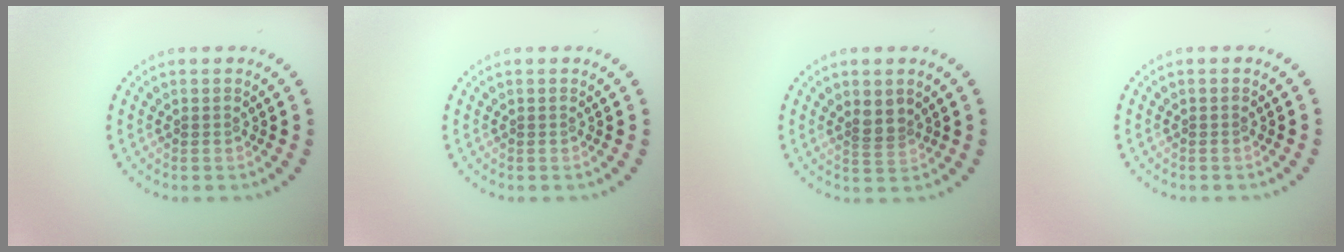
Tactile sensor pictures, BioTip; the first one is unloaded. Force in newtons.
{"total": 0.0}
{"total": 2.1, "press": 1.7, "slide": 1.2}
{"total": 0.0}